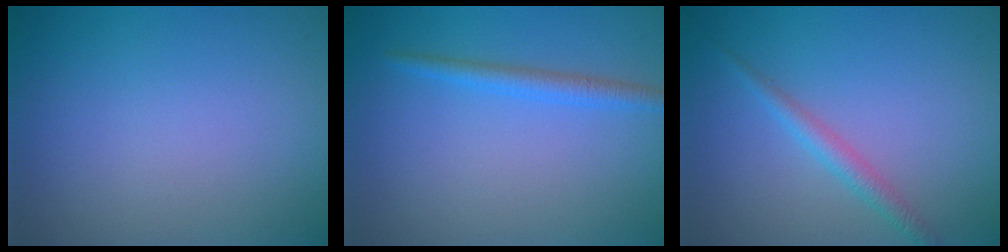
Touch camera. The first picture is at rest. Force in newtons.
{"total": 1.9, "press": 1.8, "slide": 0.2}
{"total": 1.8, "press": 1.8, "slide": 0.0}